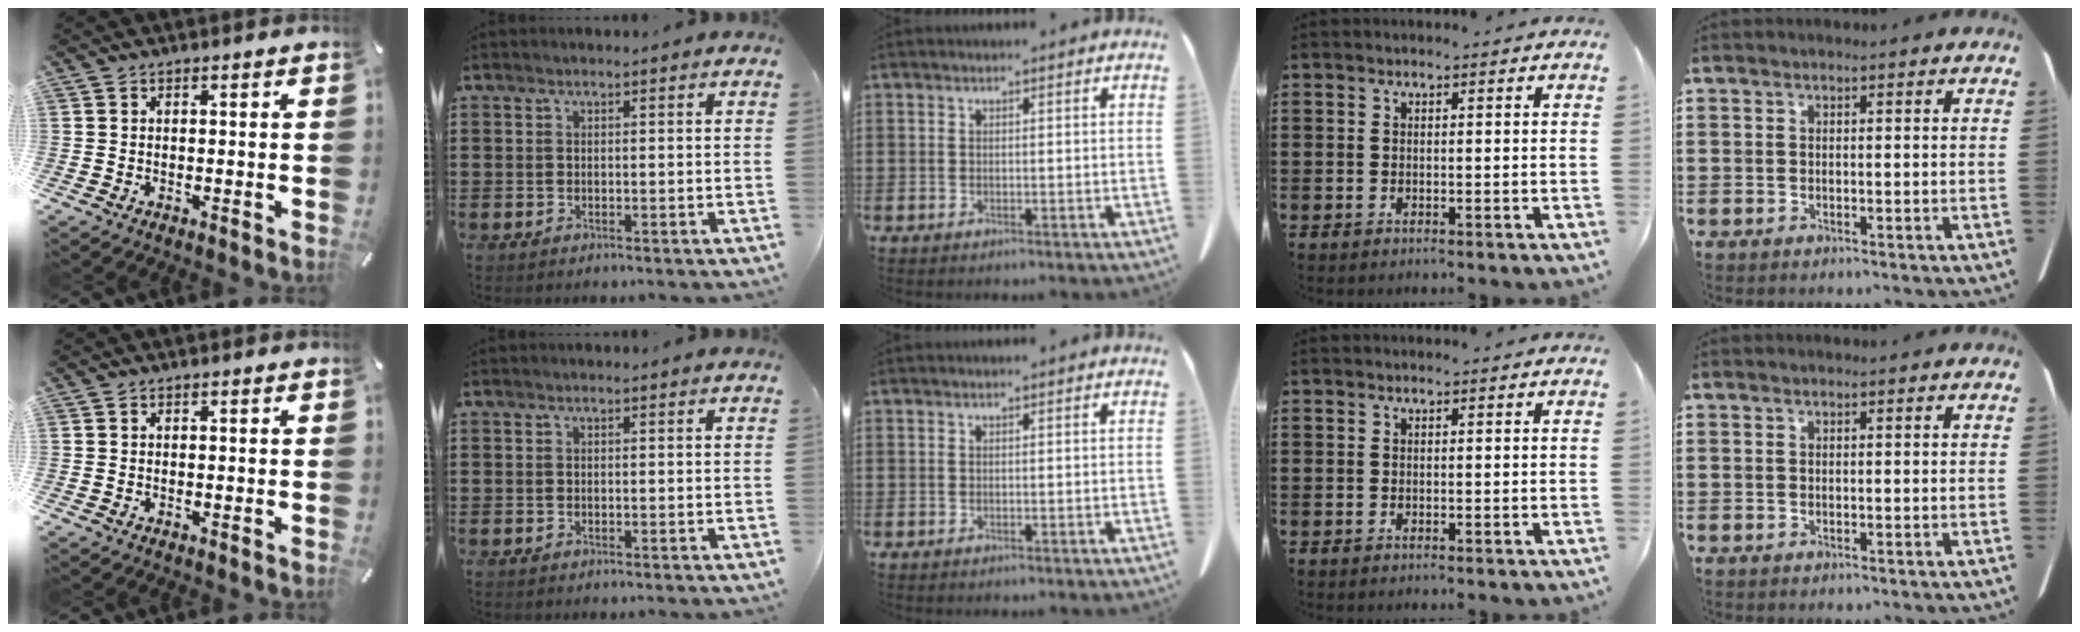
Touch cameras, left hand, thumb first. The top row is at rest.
{}